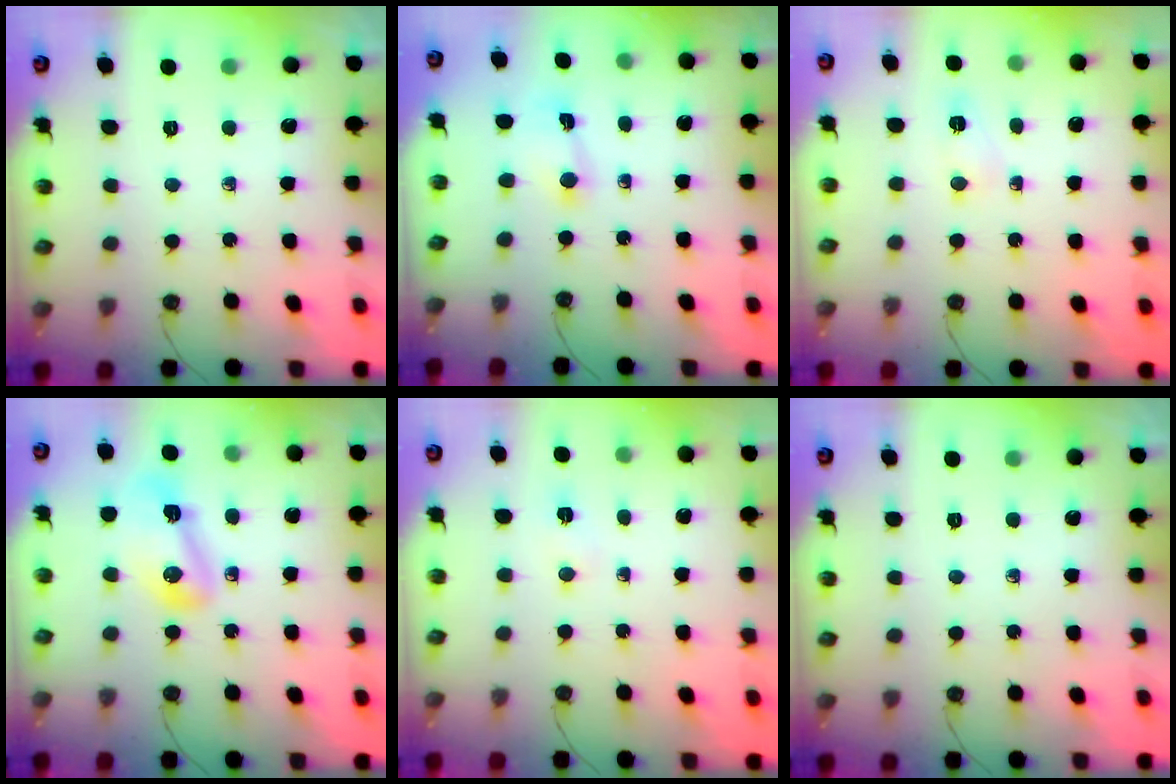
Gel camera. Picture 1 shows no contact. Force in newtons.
{"total": 1.5, "press": 1.5, "slide": 0.2}
{"total": 2.7, "press": 2.7, "slide": 0.4}
{"total": 7.4, "press": 7.4, "slide": 0.8}
{"total": 2.9, "press": 1.4, "slide": 2.6}
{"total": 0.0}